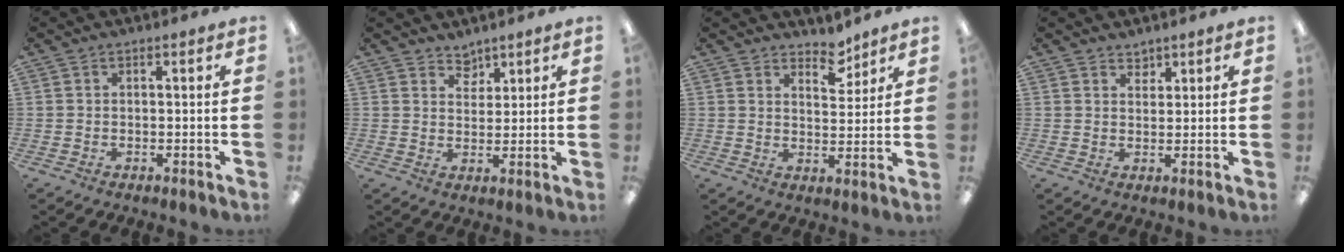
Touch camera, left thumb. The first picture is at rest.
{"total": 4.3, "force": [3.7, 2.2, 0.1], "torque": [0.011, -0.025, 0.066]}
{"total": 6.1, "force": [5.1, 2.7, 1.8], "torque": [-0.011, -0.035, 0.088]}
{"total": 2.6, "force": [2.2, 1.4, 0.1], "torque": [0.011, -0.012, 0.040]}